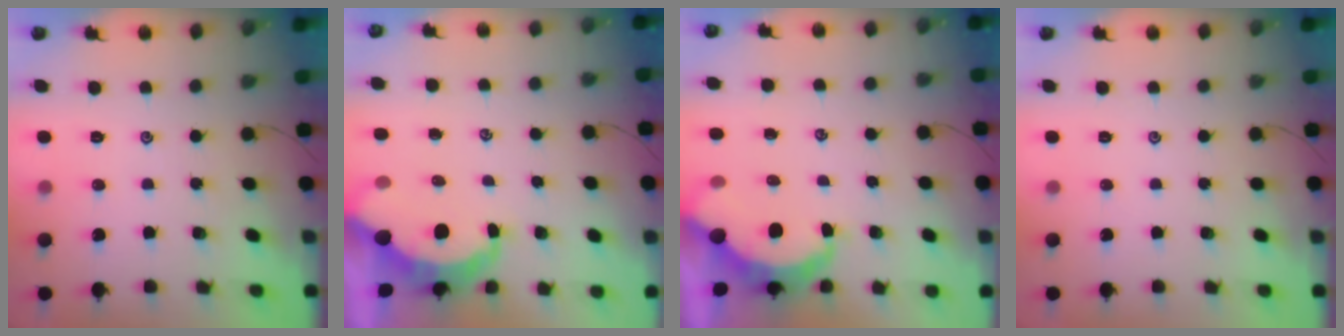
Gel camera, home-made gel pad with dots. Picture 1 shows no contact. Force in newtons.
{"total": 7.3, "press": 7.2, "slide": 0.9}
{"total": 7.3, "press": 7.3, "slide": 0.4}
{"total": 0.0}